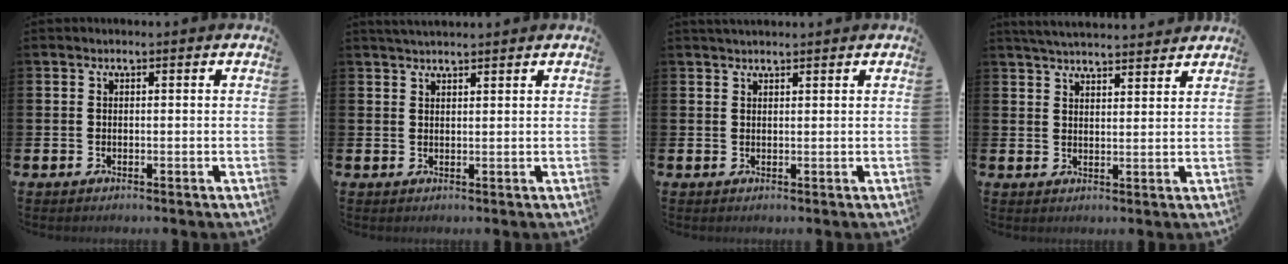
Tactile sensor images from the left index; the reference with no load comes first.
{"total": 2.2, "force": [2.2, 0.3, 0.5], "torque": [-0.009, -0.005, 0.039]}
{"total": 1.4, "force": [1.3, 0.1, 0.3], "torque": [-0.002, 0.000, 0.024]}
{"total": 4.3, "force": [4.2, 0.3, 0.5], "torque": [-0.015, -0.022, 0.076]}